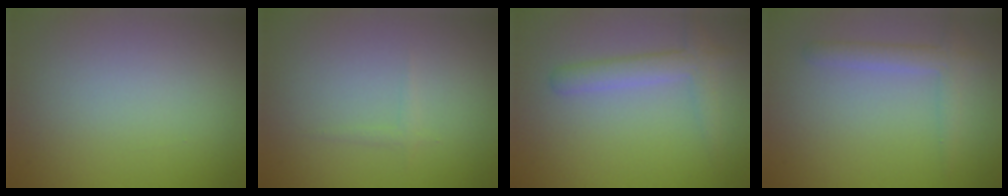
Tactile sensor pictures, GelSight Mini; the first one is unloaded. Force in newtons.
{"total": 0.6, "press": 0.6, "slide": 0.0}
{"total": 2.6, "press": 2.6, "slide": 0.2}
{"total": 2.2, "press": 2.2, "slide": 0.1}